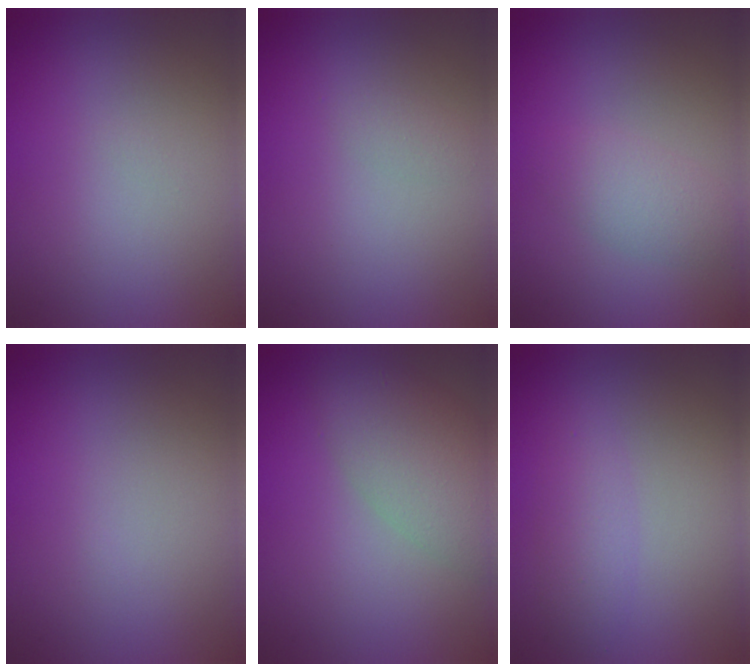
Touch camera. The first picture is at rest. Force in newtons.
{"total": 0.8, "press": 0.8, "slide": 0.0}
{"total": 2.3, "press": 2.3, "slide": 0.2}
{"total": 0.0}
{"total": 5.0, "press": 5.0, "slide": 0.4}
{"total": 2.1, "press": 2.0, "slide": 0.2}